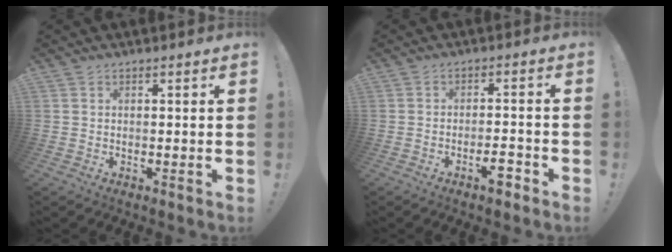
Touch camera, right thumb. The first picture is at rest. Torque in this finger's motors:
{"motor_torque": [0.89, 0.83, 1.28, -1.49, 0.39]}